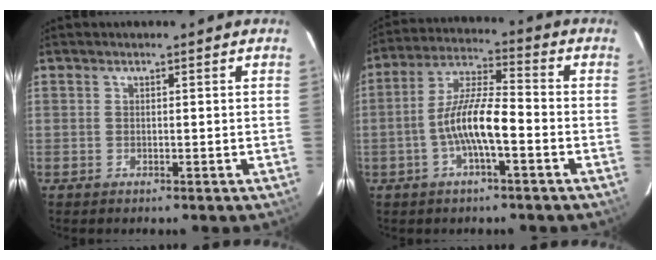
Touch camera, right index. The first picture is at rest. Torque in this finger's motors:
{"motor_torque": [0.31, 0.08, 0.30, 0.13]}